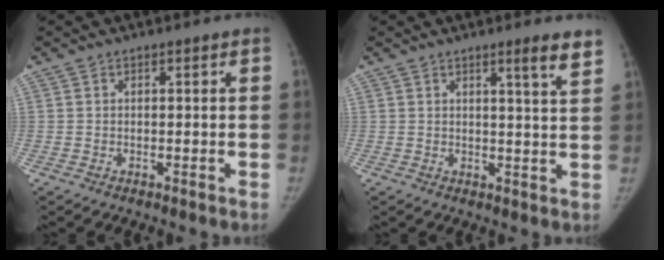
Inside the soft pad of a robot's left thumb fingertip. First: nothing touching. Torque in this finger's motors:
{"motor_torque": [0.57, 0.07, 0.44, -0.73, 0.12]}